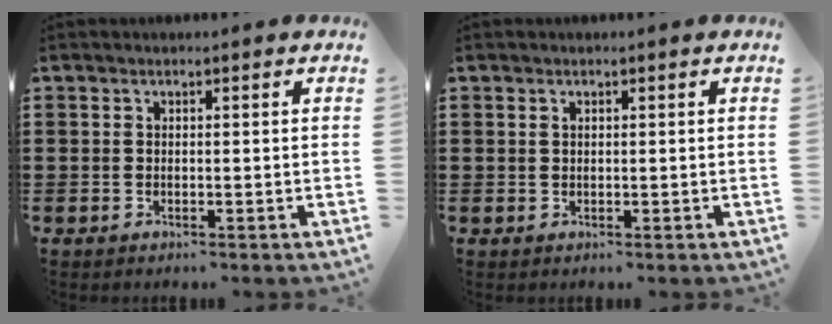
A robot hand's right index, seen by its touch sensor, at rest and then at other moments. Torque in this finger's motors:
{"motor_torque": [-0.12, -0.13, 0.00, 0.00]}